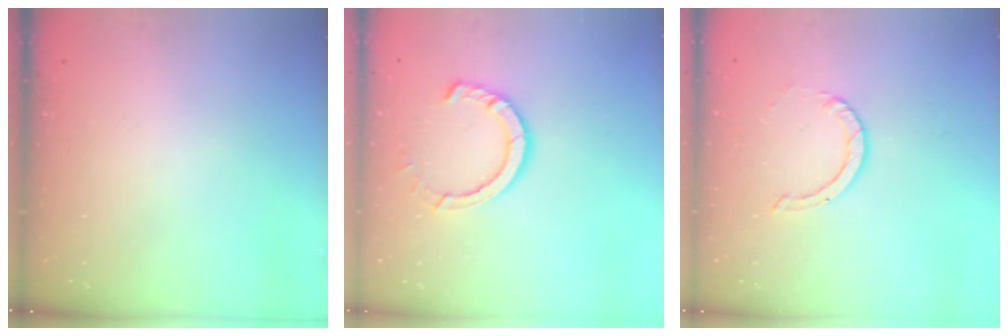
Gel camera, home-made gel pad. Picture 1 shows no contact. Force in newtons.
{"total": 8.5, "press": 8.4, "slide": 1.0}
{"total": 2.0, "press": 2.0, "slide": 0.2}